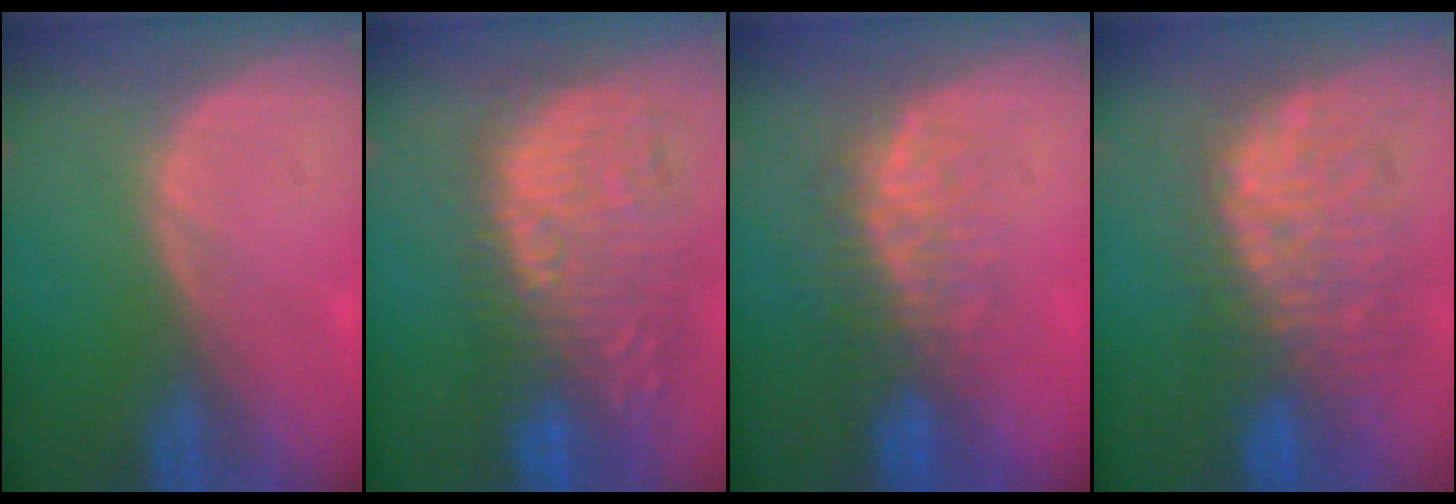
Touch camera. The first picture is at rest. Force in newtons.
{"total": 12.9, "press": 11.7, "slide": 5.4}
{"total": 7.7, "press": 7.1, "slide": 3.0}
{"total": 11.0, "press": 10.2, "slide": 4.1}